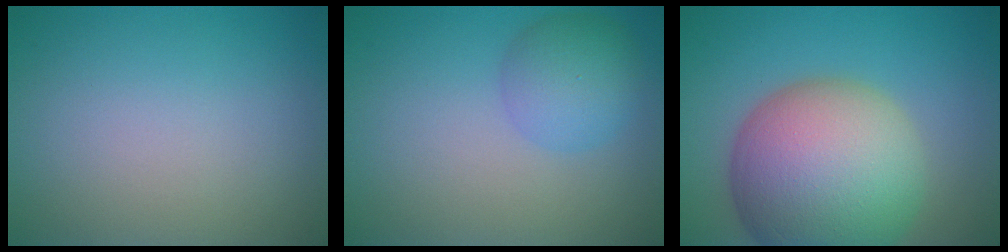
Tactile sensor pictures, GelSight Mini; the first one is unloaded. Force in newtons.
{"total": 3.8, "press": 3.8, "slide": 0.1}
{"total": 14.3, "press": 14.3, "slide": 0.9}